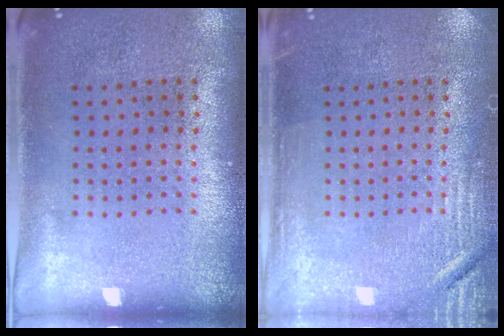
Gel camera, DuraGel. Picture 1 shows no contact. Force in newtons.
{"total": 2.7, "press": 2.7, "slide": 0.4}